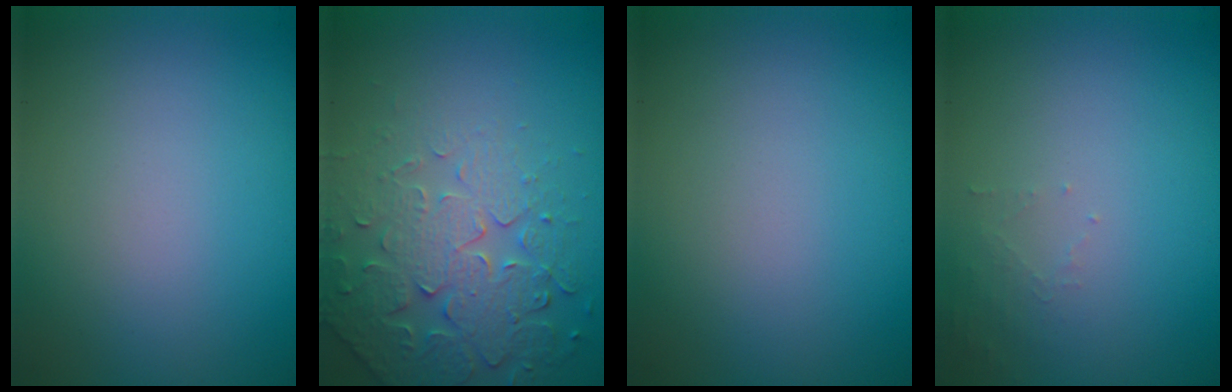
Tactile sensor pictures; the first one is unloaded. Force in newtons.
{"total": 4.7, "press": 4.6, "slide": 1.0}
{"total": 0.0}
{"total": 1.0, "press": 1.0, "slide": 0.2}